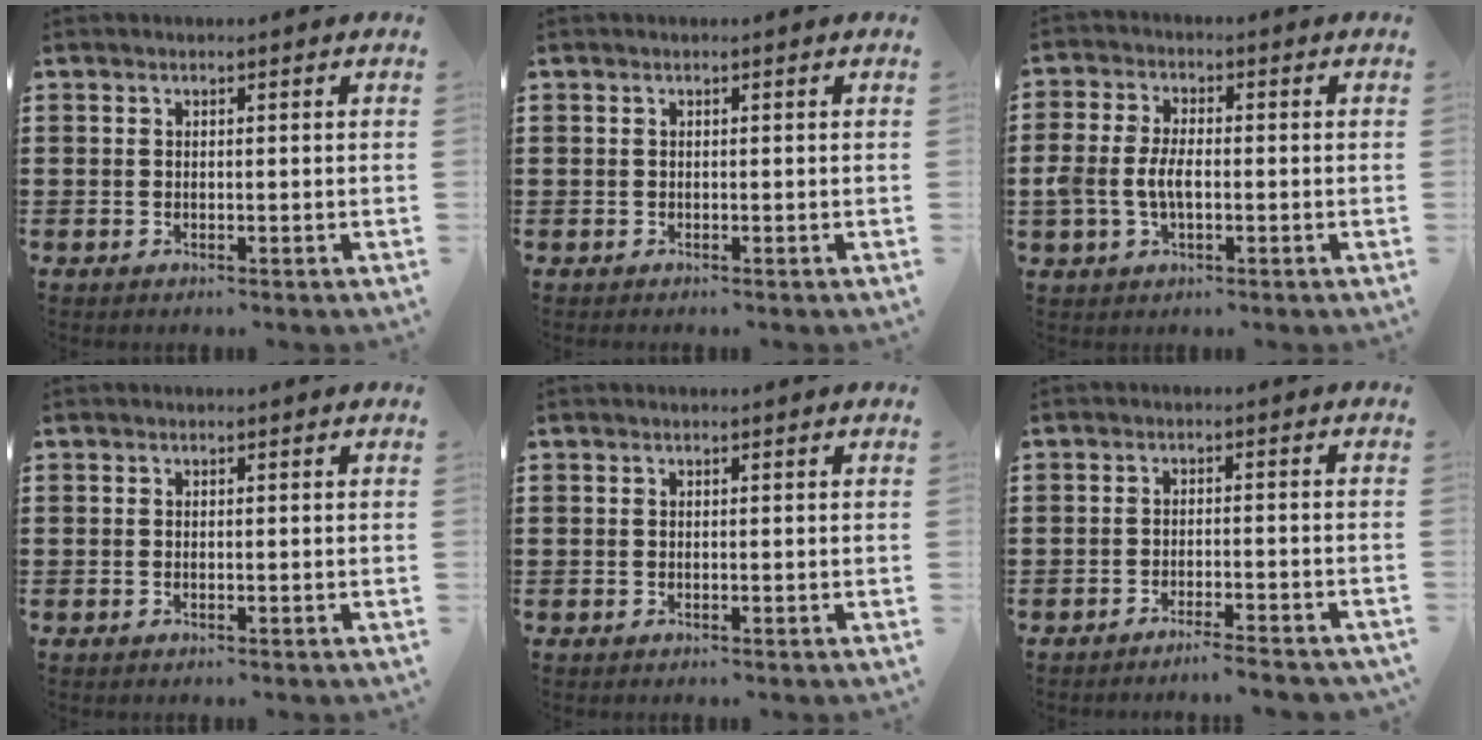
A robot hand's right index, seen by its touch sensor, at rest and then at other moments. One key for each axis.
{"total": 0.0}
{"total": 5.0, "fx": -0.9, "fy": 2.7, "fz": 4.1, "tx": -0.101, "ty": -0.003, "tz": -0.023}
{"total": 0.0}
{"total": 0.0}
{"total": 2.7, "fx": -2.6, "fy": -0.3, "fz": 0.8, "tx": -0.014, "ty": 0.000, "tz": -0.053}